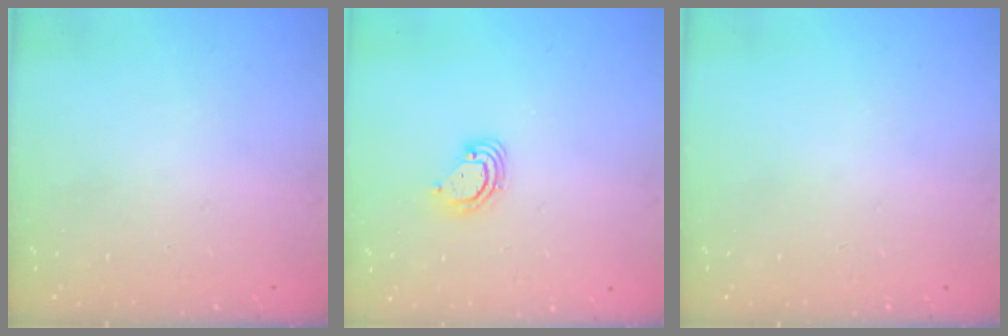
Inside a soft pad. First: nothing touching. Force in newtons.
{"total": 3.7, "press": 3.7, "slide": 0.3}
{"total": 0.0}